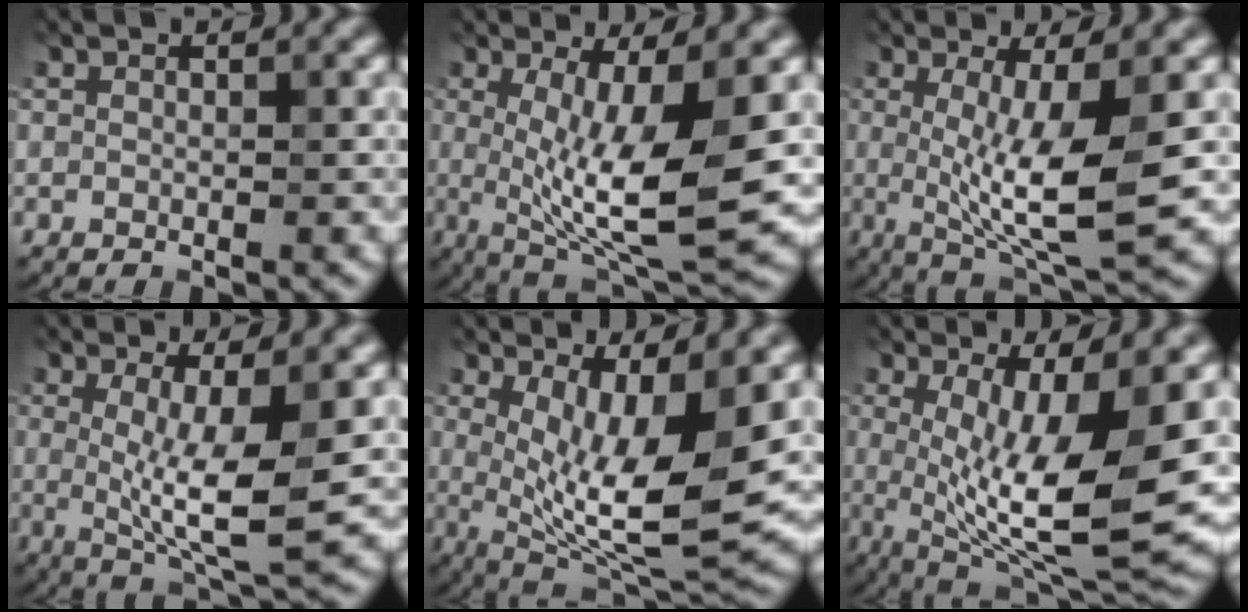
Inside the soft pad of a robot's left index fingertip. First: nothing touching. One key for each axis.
{"total": 10.6, "fx": -0.5, "fy": 2.8, "fz": 10.2, "tx": -0.176, "ty": -0.018, "tz": -0.004}
{"total": 8.4, "fx": -0.4, "fy": 2.0, "fz": 8.1, "tx": -0.142, "ty": -0.016, "tz": -0.003}
{"total": 7.3, "fx": -0.1, "fy": 1.5, "fz": 7.1, "tx": -0.119, "ty": -0.014, "tz": 0.002}
{"total": 10.8, "fx": 1.0, "fy": 3.4, "fz": 10.2, "tx": -0.174, "ty": -0.023, "tz": 0.025}
{"total": 12.6, "fx": -0.5, "fy": 3.5, "fz": 12.1, "tx": -0.195, "ty": -0.018, "tz": -0.007}